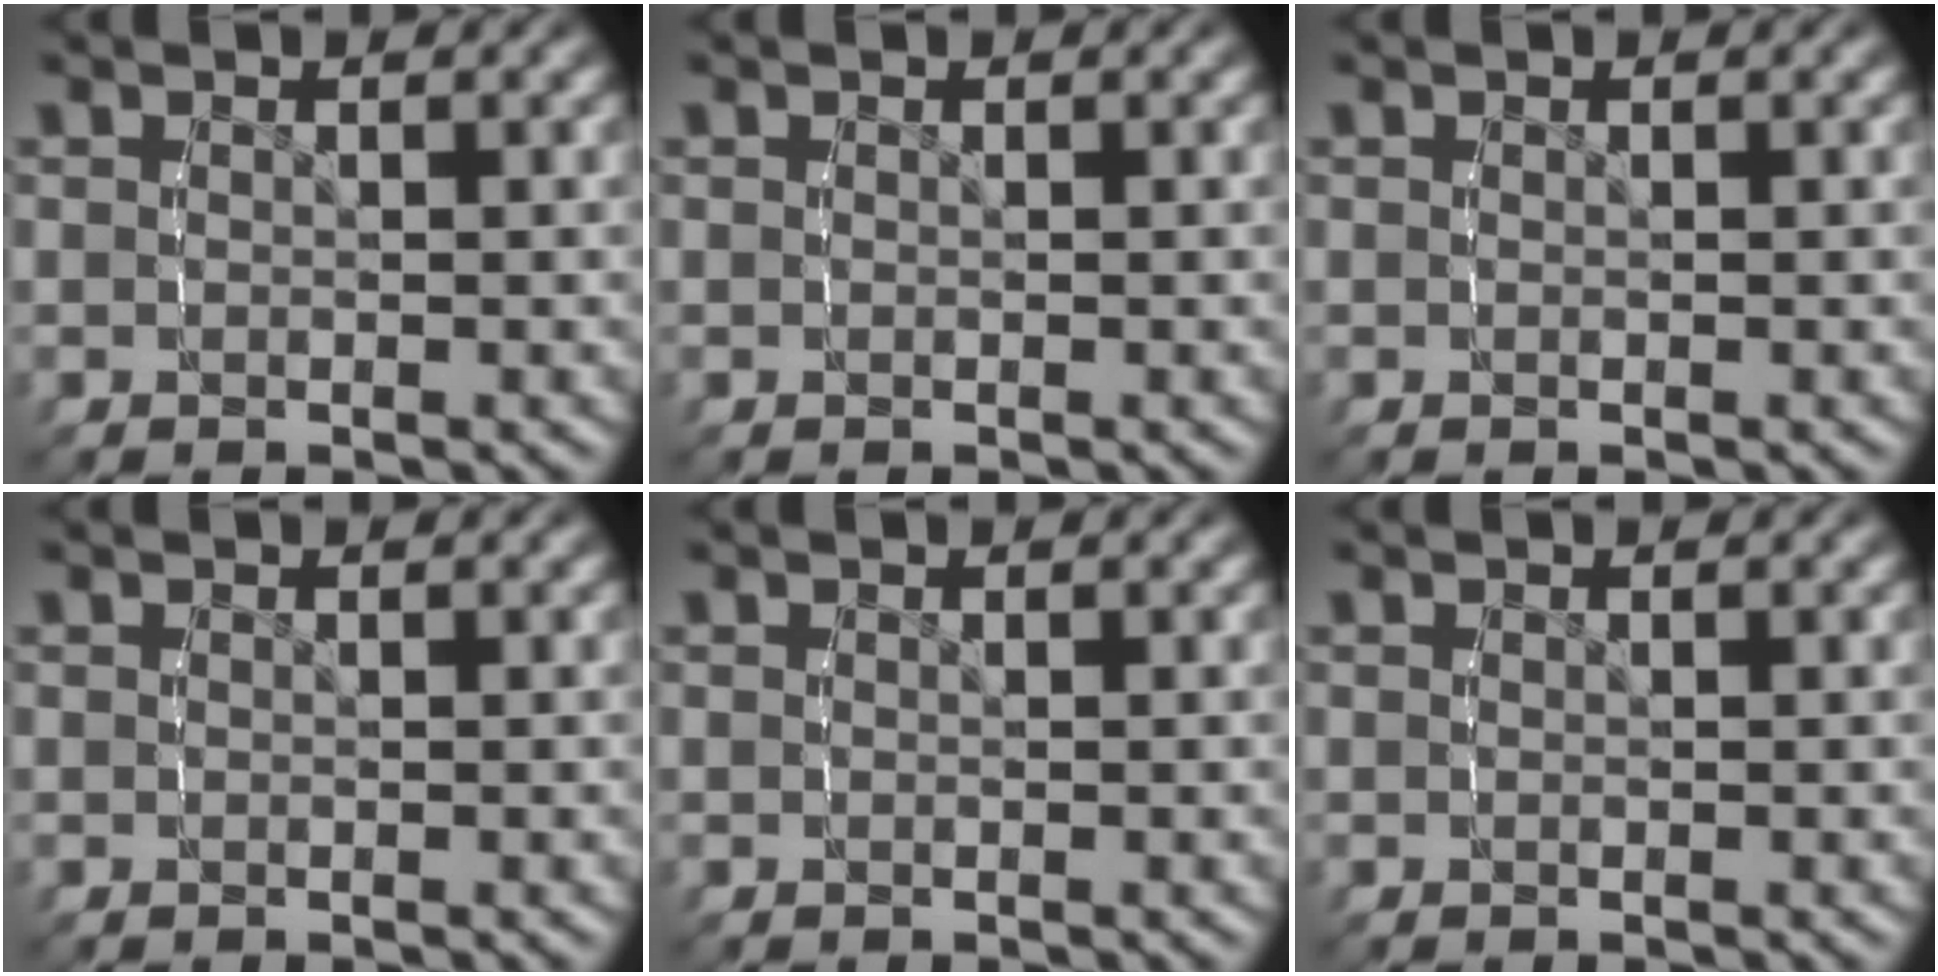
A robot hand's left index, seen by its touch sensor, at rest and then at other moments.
{"total": 0.0}
{"total": 0.0}
{"total": 0.0}
{"total": 0.0}
{"total": 0.0}